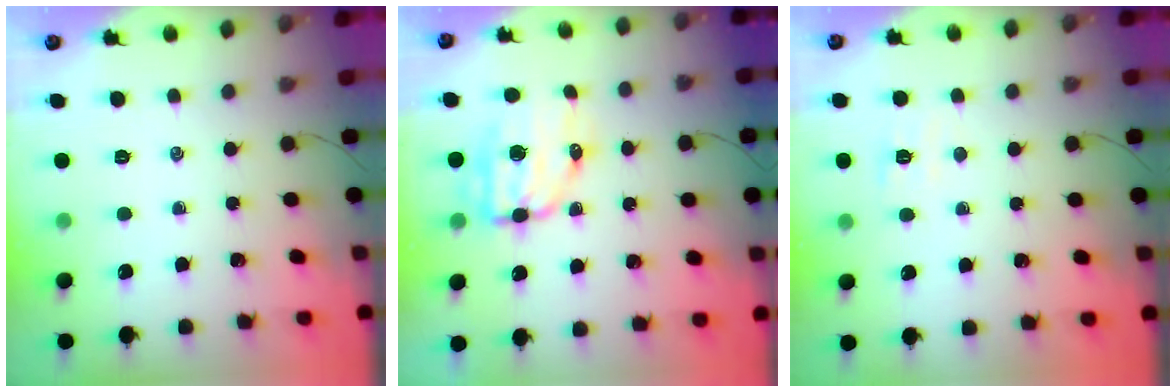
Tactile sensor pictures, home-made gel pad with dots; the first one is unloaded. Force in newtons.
{"total": 7.9, "press": 7.7, "slide": 1.9}
{"total": 5.3, "press": 5.1, "slide": 1.2}